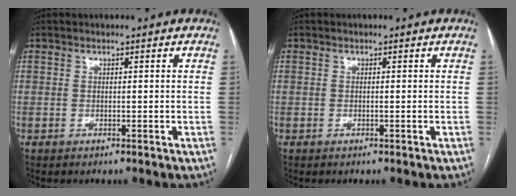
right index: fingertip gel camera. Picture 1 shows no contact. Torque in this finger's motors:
{"motor_torque": [-0.01, 0.14, -0.21, -0.02]}